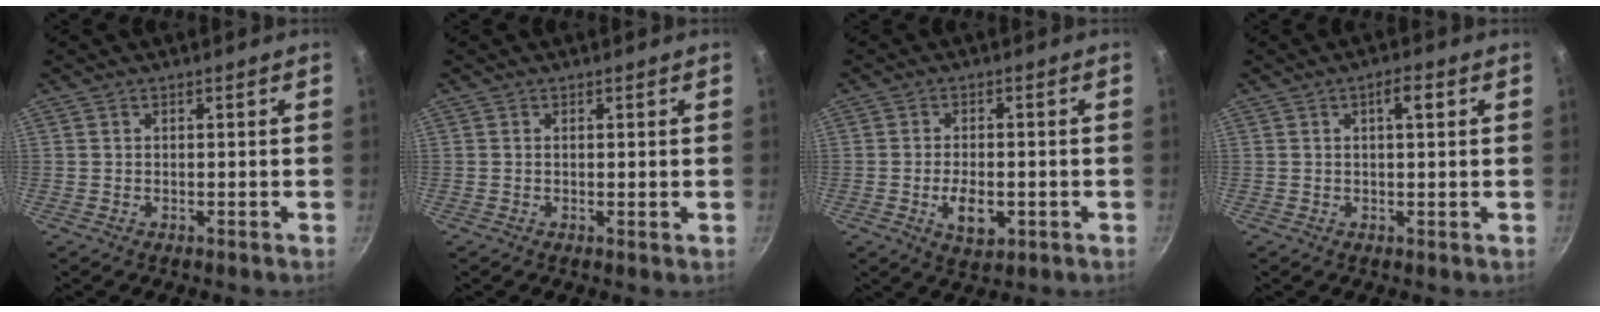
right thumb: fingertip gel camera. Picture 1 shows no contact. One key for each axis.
{"total": 0.6, "fx": 0.1, "fy": 0.1, "fz": 0.5, "tx": -0.009, "ty": -0.003, "tz": 0.000}
{"total": 6.3, "fx": -1.6, "fy": 3.4, "fz": 5.0, "tx": -0.078, "ty": 0.002, "tz": -0.021}
{"total": 3.5, "fx": 1.1, "fy": 1.0, "fz": 3.2, "tx": -0.045, "ty": 0.003, "tz": 0.015}